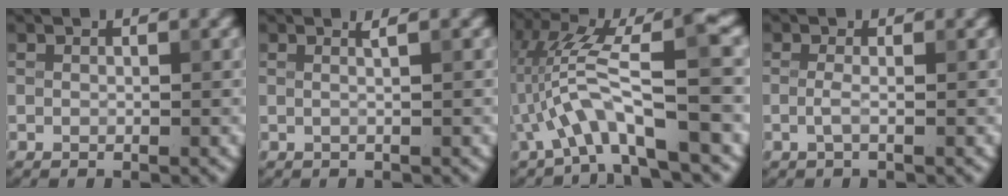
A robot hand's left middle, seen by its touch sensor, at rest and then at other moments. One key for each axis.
{"total": 1.5, "fx": 0.3, "fy": 0.5, "fz": 1.4, "tx": -0.016, "ty": 0.001, "tz": -0.006}
{"total": 7.6, "fx": -1.8, "fy": 1.3, "fz": 7.3, "tx": -0.140, "ty": 0.019, "tz": -0.034}
{"total": 1.1, "fx": -0.2, "fy": 0.3, "fz": 1.0, "tx": -0.023, "ty": -0.005, "tz": -0.007}